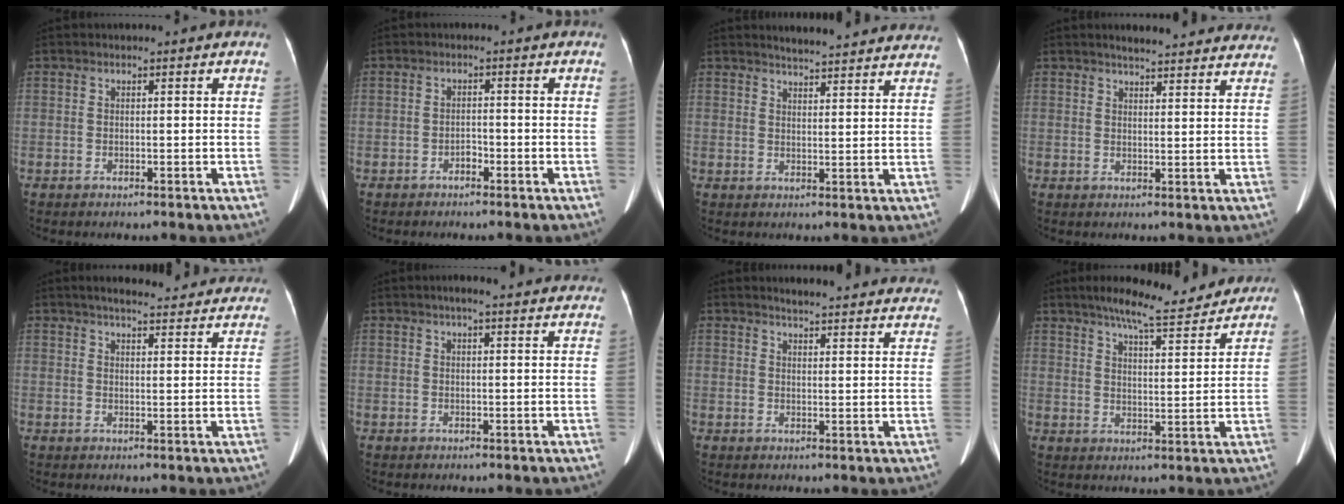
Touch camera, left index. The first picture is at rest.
{"total": 1.5, "force": [-1.1, 0.7, 0.8], "torque": [-0.009, 0.004, -0.019]}
{"total": 17.1, "force": [16.2, 1.9, 5.0], "torque": [-0.058, -0.018, 0.185]}
{"total": 17.5, "force": [16.2, 2.8, 5.8], "torque": [-0.059, -0.008, 0.182]}
{"total": 18.6, "force": [17.0, 3.5, 6.5], "torque": [-0.075, 0.010, 0.199]}
{"total": 11.9, "force": [10.6, 1.3, 5.3], "torque": [-0.058, 0.024, 0.111]}
{"total": 20.6, "force": [19.5, 2.9, 5.8], "torque": [-0.063, -0.048, 0.213]}
{"total": 12.4, "force": [11.0, 1.6, 5.5], "torque": [-0.081, 0.004, 0.149]}